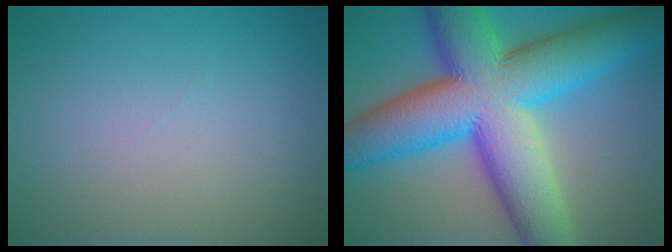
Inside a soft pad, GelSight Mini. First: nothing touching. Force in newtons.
{"total": 16.3, "press": 16.3, "slide": 0.1}